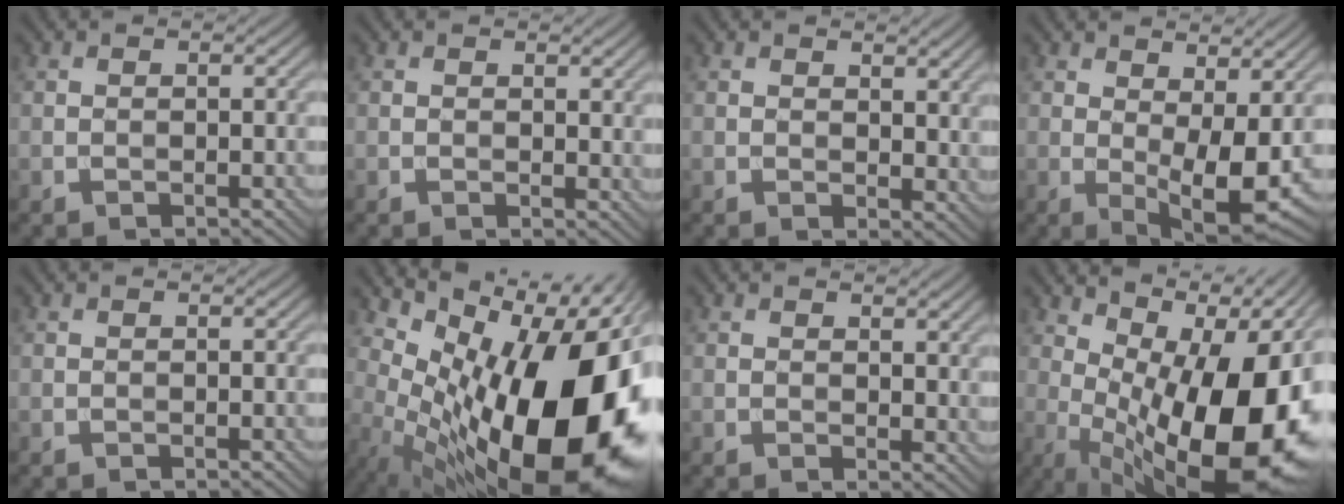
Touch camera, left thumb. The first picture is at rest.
{"total": 1.2, "force": [0.8, 0.7, 0.7], "torque": [-0.009, -0.003, 0.015]}
{"total": 3.4, "force": [2.2, 2.1, 1.7], "torque": [-0.031, -0.005, 0.040]}
{"total": 8.3, "force": [1.1, 3.5, 7.5], "torque": [-0.121, -0.011, 0.024]}
{"total": 0.0}
{"total": 20.7, "force": [-2.8, 10.5, 17.7], "torque": [-0.256, -0.043, -0.025]}
{"total": 2.2, "force": [1.4, 1.3, 1.1], "torque": [-0.018, -0.003, 0.026]}
{"total": 19.2, "force": [0.5, 8.7, 17.1], "torque": [-0.223, -0.002, 0.018]}